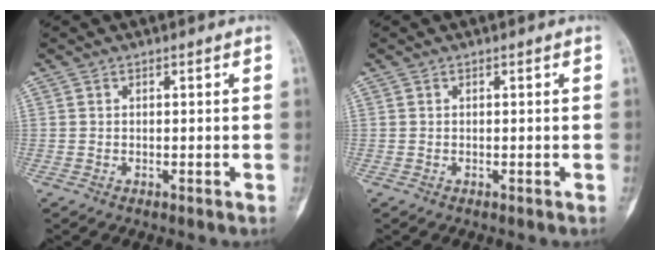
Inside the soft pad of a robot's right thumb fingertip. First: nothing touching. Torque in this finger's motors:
{"motor_torque": [0.00, 0.00, 0.04, -0.04, 0.00]}